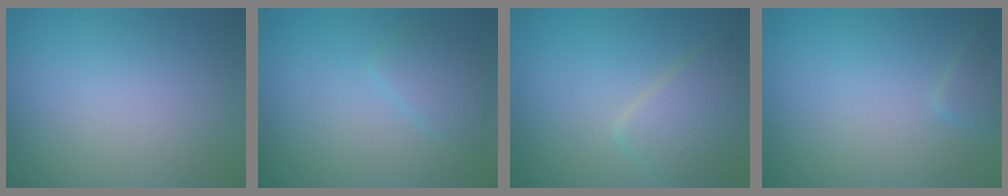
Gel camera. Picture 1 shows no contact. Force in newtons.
{"total": 1.8, "press": 1.8, "slide": 0.1}
{"total": 3.8, "press": 3.8, "slide": 0.2}
{"total": 1.1, "press": 1.1, "slide": 0.1}